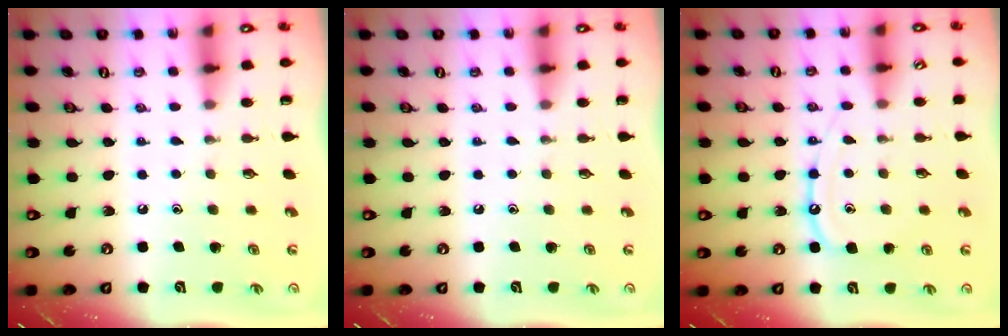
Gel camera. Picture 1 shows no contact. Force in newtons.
{"total": 0.0}
{"total": 10.7, "press": 10.7, "slide": 1.0}